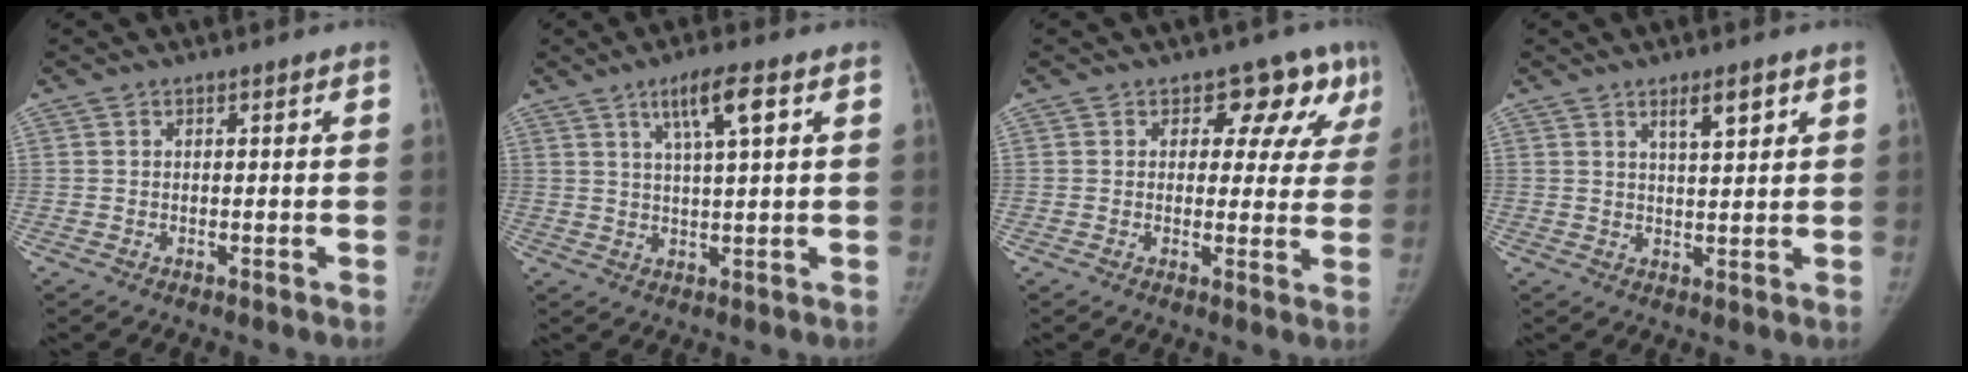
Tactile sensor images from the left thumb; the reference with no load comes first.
{"total": 6.8, "force": [3.1, 0.8, 6.0], "torque": [-0.109, -0.005, 0.055]}
{"total": 9.1, "force": [4.6, 6.1, 4.8], "torque": [-0.005, -0.012, 0.043]}
{"total": 4.5, "force": [2.5, 1.2, 3.5], "torque": [-0.052, -0.016, 0.044]}